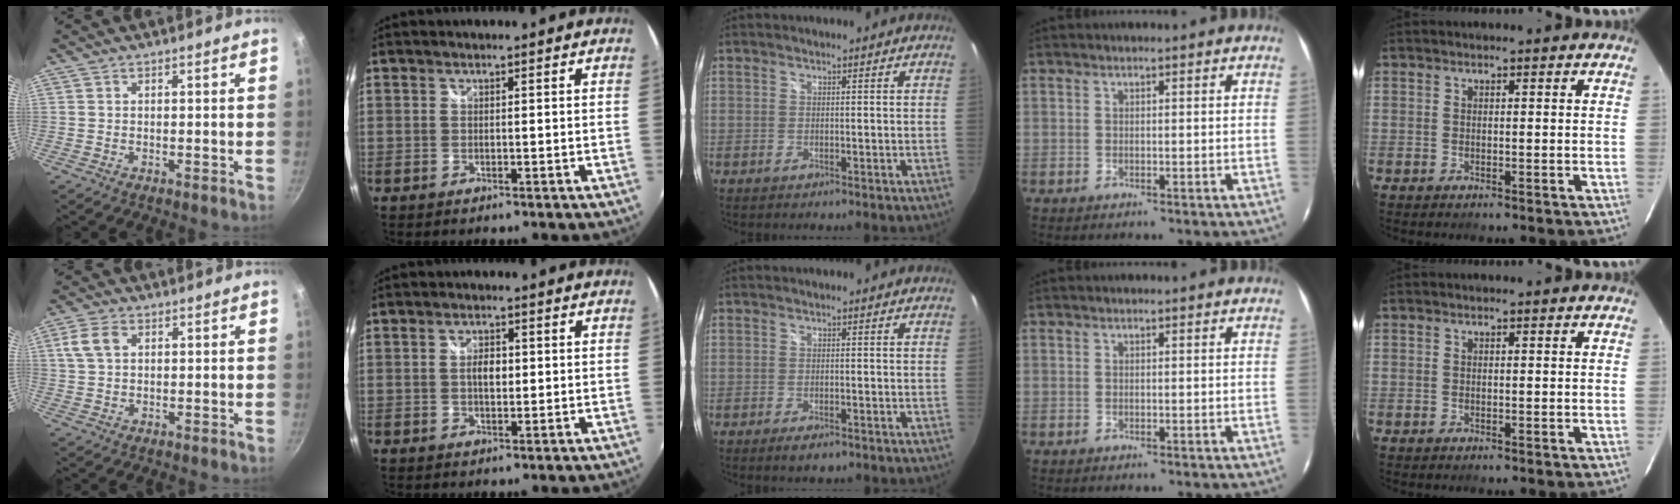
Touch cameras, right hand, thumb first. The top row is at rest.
{"thumb": {"total": 5.0, "force": [1.5, 3.4, 3.4], "torque": [-0.062, 0.007, 0.025]}, "index": {"total": 3.1, "force": [0.2, 1.8, 2.5], "torque": [-0.041, 0.005, 0.002]}, "middle": {"total": 2.8, "force": [-1.8, 1.1, 1.8], "torque": [-0.036, -0.011, -0.029]}}